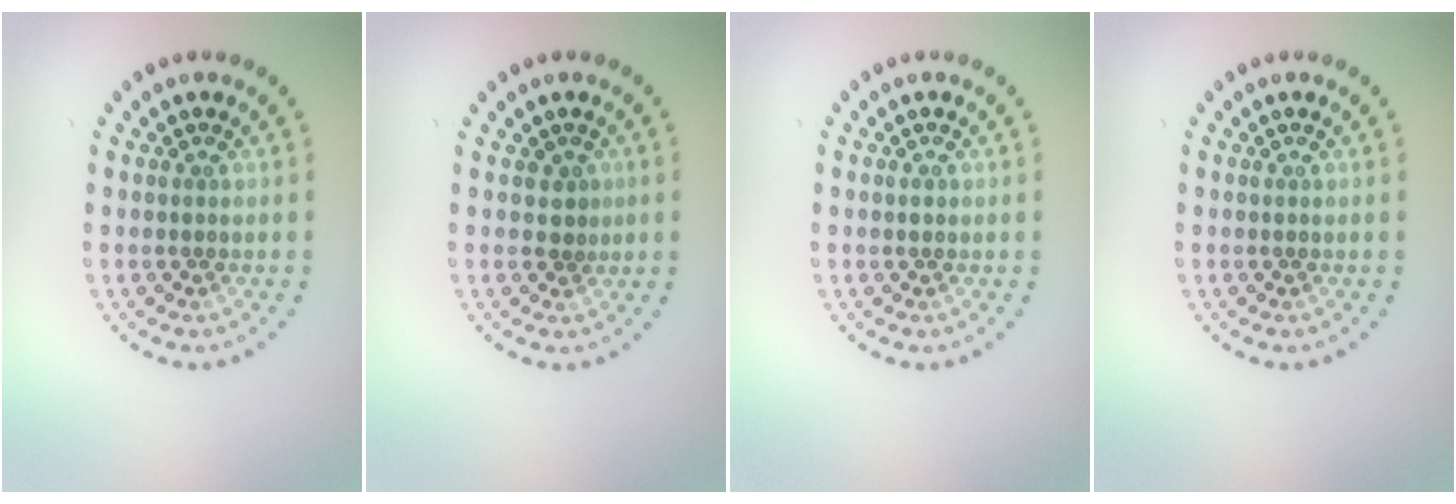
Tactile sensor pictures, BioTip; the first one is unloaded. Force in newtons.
{"total": 1.2, "press": 1.0, "slide": 0.6}
{"total": 0.7, "press": 0.7, "slide": 0.1}
{"total": 0.0}